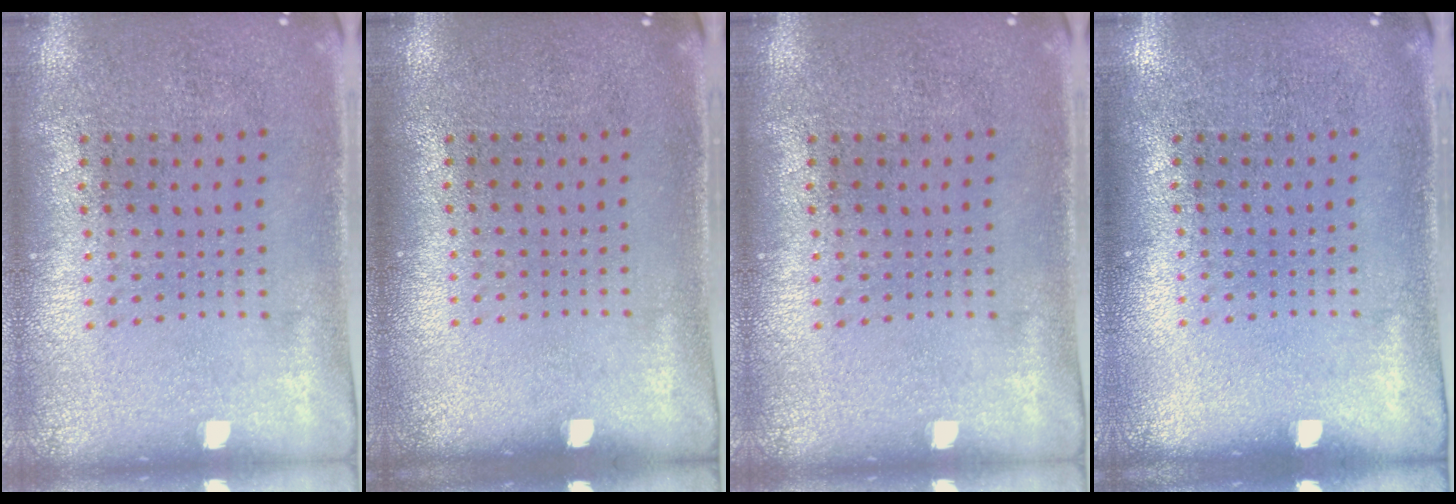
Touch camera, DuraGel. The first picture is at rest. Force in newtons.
{"total": 0.0}
{"total": 0.0}
{"total": 0.0}